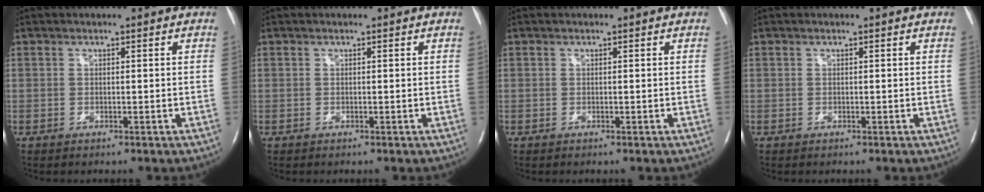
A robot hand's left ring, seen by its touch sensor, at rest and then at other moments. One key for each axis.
{"total": 0.0}
{"total": 0.0}
{"total": 0.0}